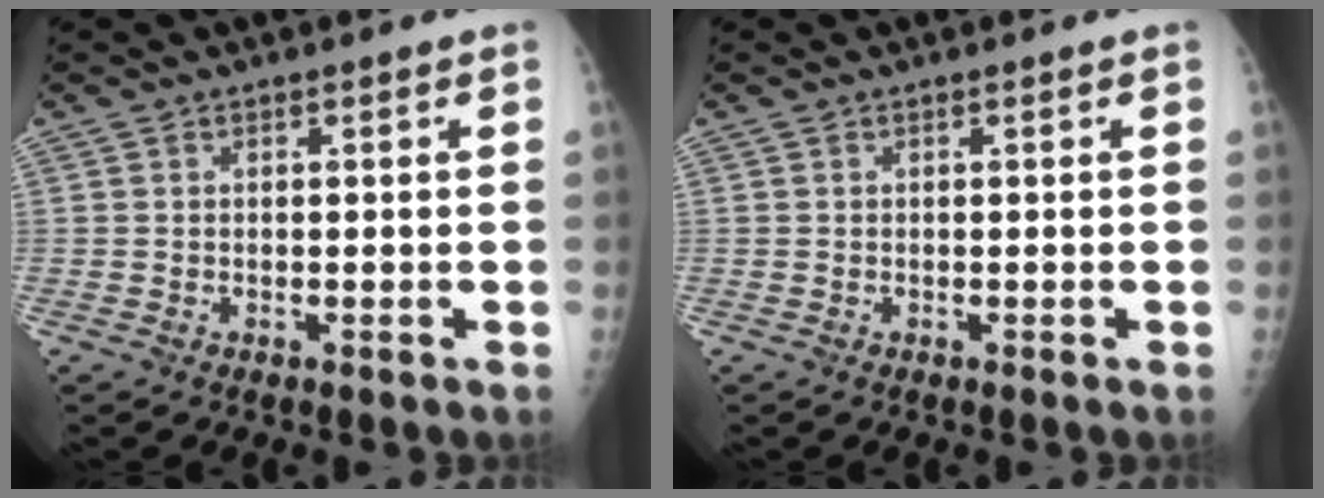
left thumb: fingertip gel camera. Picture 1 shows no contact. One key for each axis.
{"total": 0.0}